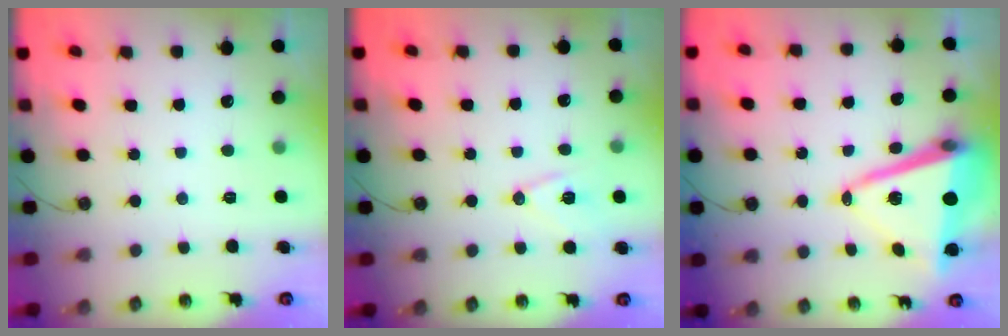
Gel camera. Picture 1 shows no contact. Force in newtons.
{"total": 10.5, "press": 9.9, "slide": 3.6}
{"total": 14.8, "press": 14.5, "slide": 2.9}